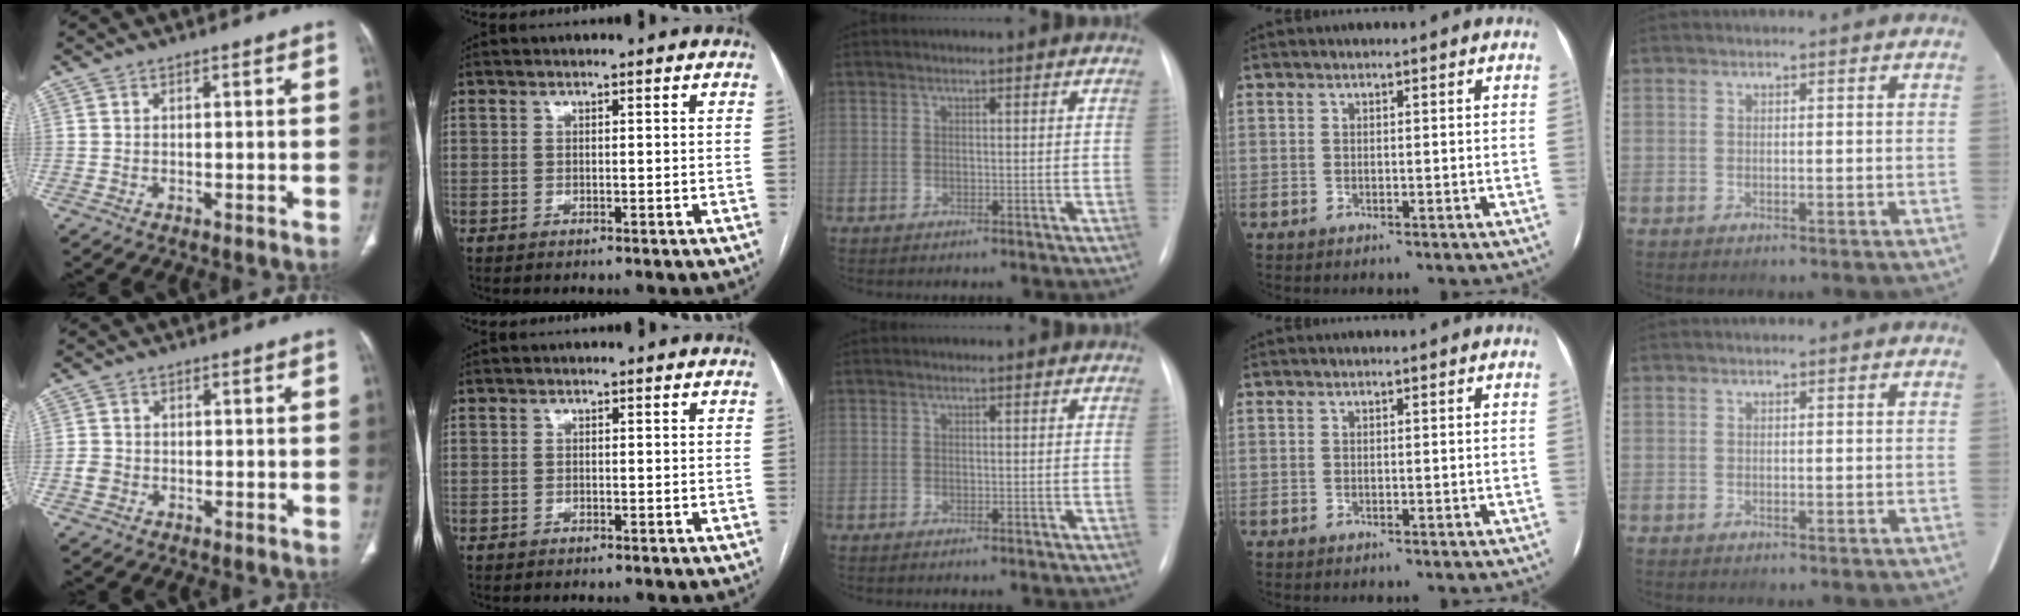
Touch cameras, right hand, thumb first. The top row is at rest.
{"thumb": {"total": 2.4, "force": [-0.7, 2.1, 0.9], "torque": [-0.010, 0.010, -0.014]}}